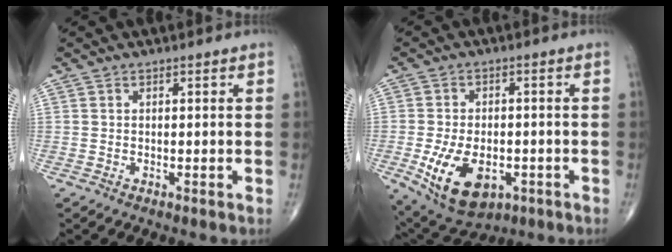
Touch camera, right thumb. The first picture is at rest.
{"total": 12.8, "force": [-4.2, 7.6, 9.4], "torque": [-0.156, 0.004, -0.052]}